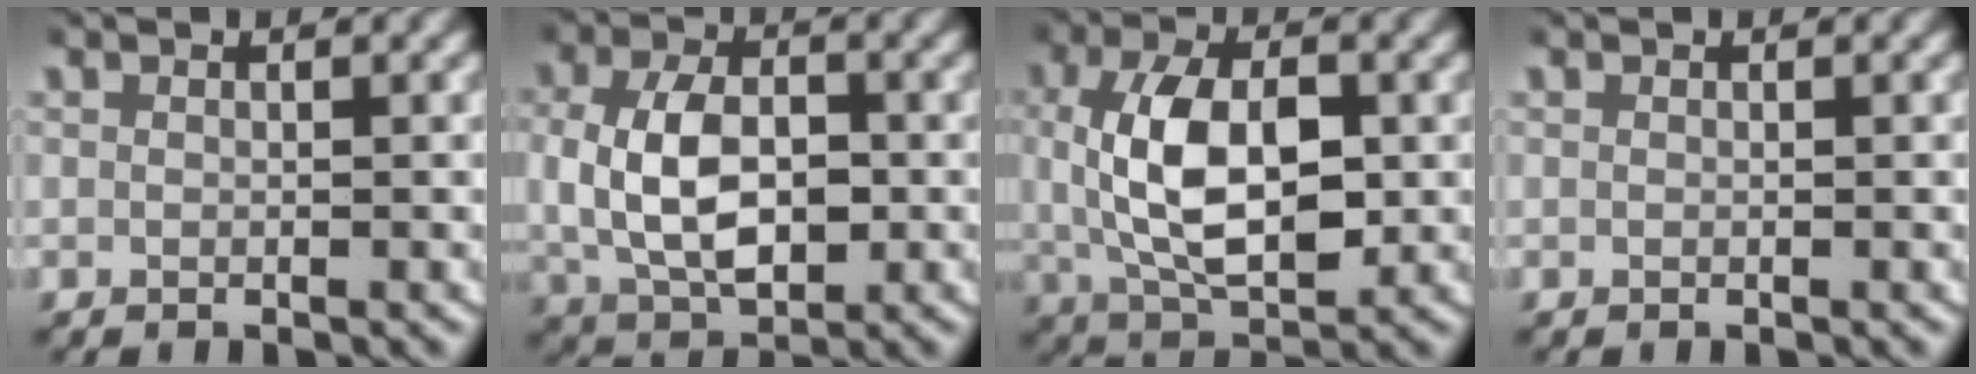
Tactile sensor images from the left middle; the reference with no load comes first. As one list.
[{"total": 7.3, "force": [-0.6, 5.0, 5.4], "torque": [-0.121, -0.010, -0.001]}, {"total": 8.6, "force": [0.2, 4.7, 7.2], "torque": [-0.146, -0.010, 0.011]}, {"total": 0.0}]